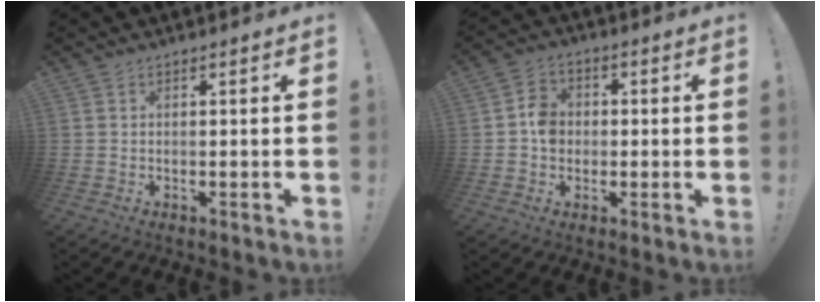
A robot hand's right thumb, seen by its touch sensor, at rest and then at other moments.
{"total": 6.7, "force": [-1.0, 5.7, 3.3], "torque": [-0.043, 0.019, -0.013]}